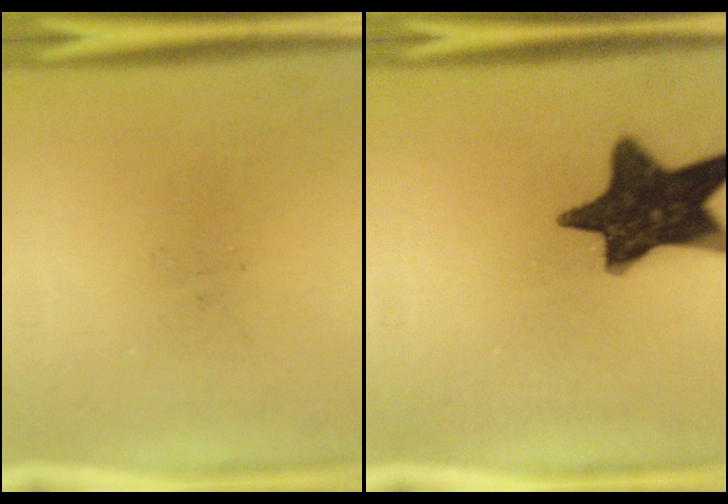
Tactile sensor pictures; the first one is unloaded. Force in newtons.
{"total": 15.7}